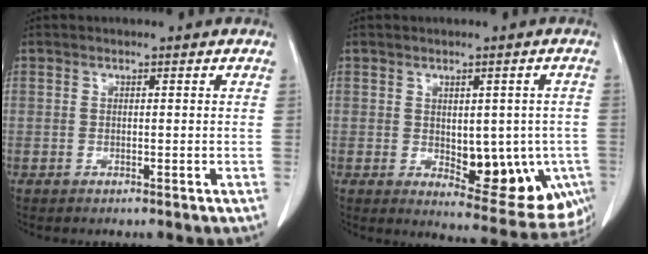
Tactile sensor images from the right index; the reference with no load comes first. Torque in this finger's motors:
{"motor_torque": [0.33, 0.06, 0.16, 0.05]}